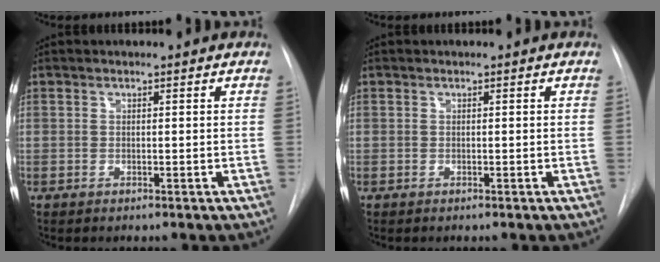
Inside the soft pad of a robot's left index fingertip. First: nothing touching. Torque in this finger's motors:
{"motor_torque": [0.00, 0.00, 0.00, 0.00]}